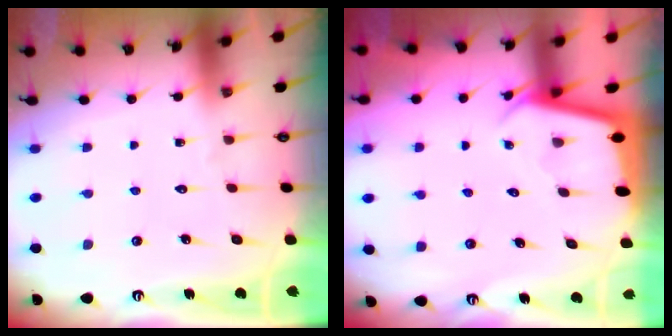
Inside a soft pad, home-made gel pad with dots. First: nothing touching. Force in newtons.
{"total": 2.5, "press": 2.5, "slide": 0.1}